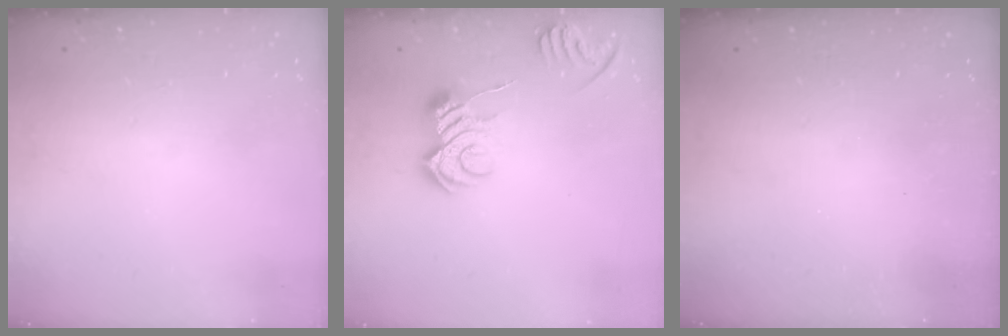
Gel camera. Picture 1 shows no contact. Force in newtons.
{"total": 9.8, "press": 9.8, "slide": 0.2}
{"total": 2.4, "press": 2.3, "slide": 0.8}